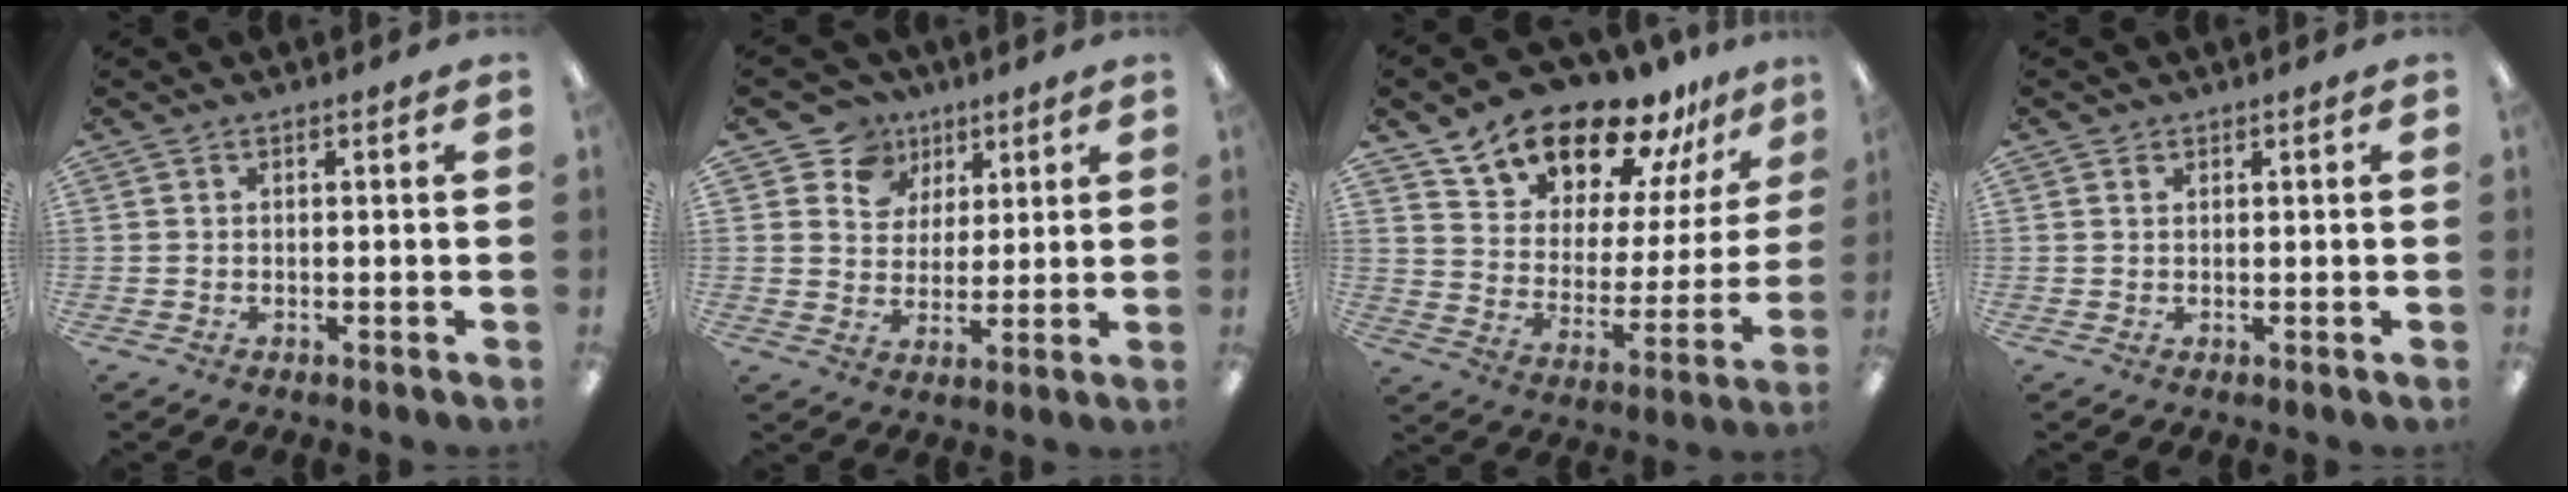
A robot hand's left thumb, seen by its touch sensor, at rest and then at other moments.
{"total": 8.9, "force": [4.9, 7.3, 0.8], "torque": [-0.027, -0.039, 0.092]}
{"total": 18.0, "force": [15.5, 7.5, 5.3], "torque": [-0.103, -0.125, 0.275]}
{"total": 0.7, "force": [0.5, 0.5, 0.2], "torque": [-0.005, 0.001, 0.010]}